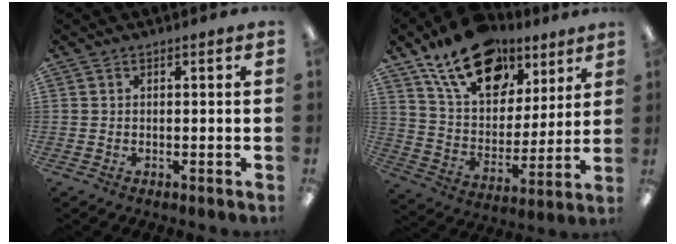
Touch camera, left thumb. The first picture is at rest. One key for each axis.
{"total": 19.6, "fx": 13.0, "fy": 10.8, "fz": 9.8, "tx": -0.167, "ty": -0.065, "tz": 0.233}